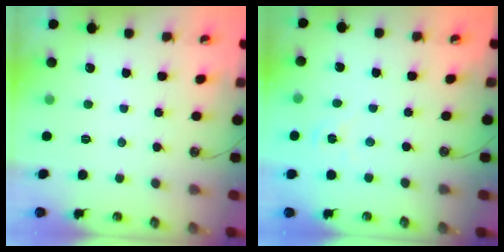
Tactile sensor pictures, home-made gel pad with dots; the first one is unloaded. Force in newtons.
{"total": 1.3, "press": 1.3, "slide": 0.2}